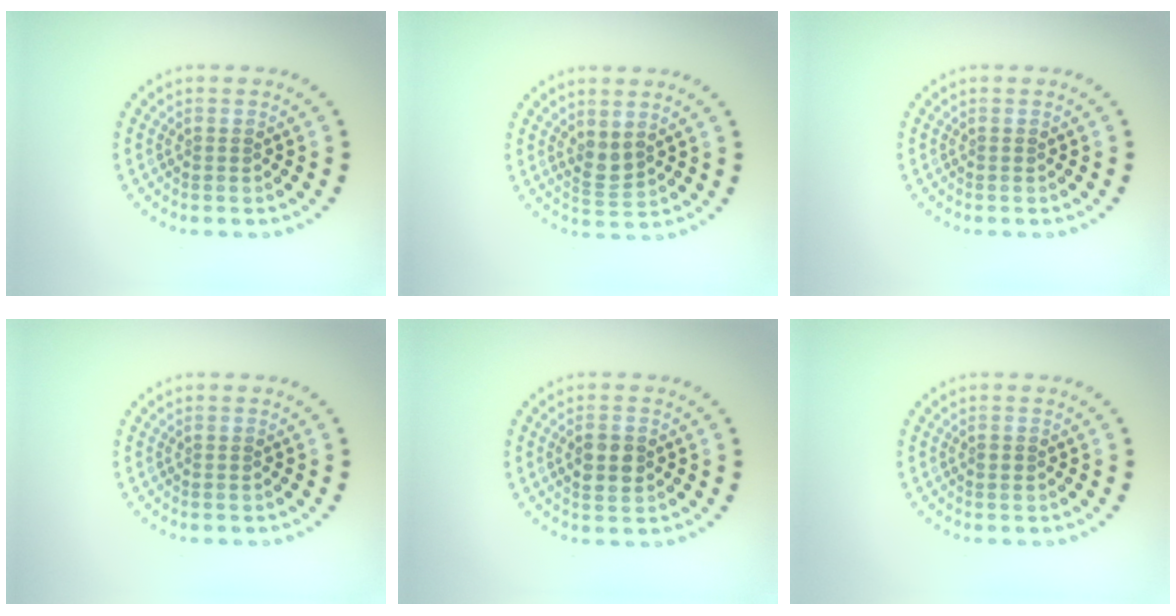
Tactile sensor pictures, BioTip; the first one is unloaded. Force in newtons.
{"total": 1.8, "press": 1.5, "slide": 1.1}
{"total": 0.0}
{"total": 0.0}
{"total": 2.5, "press": 2.4, "slide": 0.2}
{"total": 0.5, "press": 0.5, "slide": 0.0}